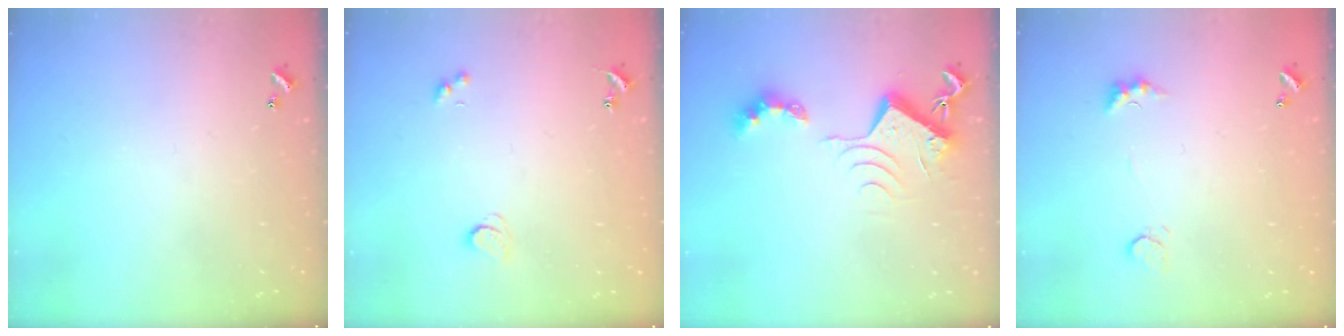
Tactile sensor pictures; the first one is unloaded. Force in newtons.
{"total": 1.9, "press": 1.9, "slide": 0.5}
{"total": 8.8, "press": 8.8, "slide": 1.0}
{"total": 3.8, "press": 3.8, "slide": 0.6}